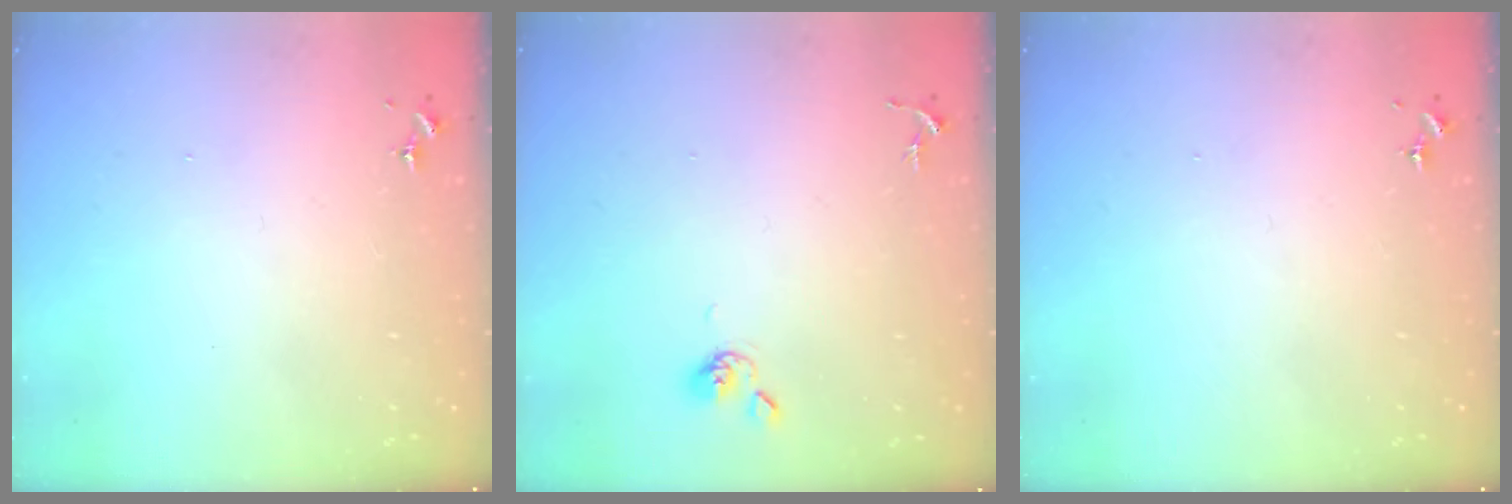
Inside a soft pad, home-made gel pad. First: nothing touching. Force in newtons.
{"total": 4.0, "press": 3.9, "slide": 0.9}
{"total": 0.0}